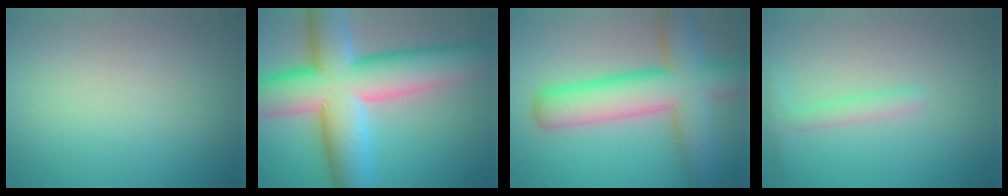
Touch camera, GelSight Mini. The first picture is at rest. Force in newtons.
{"total": 13.7, "press": 13.7, "slide": 0.6}
{"total": 9.6, "press": 9.6, "slide": 0.4}
{"total": 1.6, "press": 1.6, "slide": 0.1}